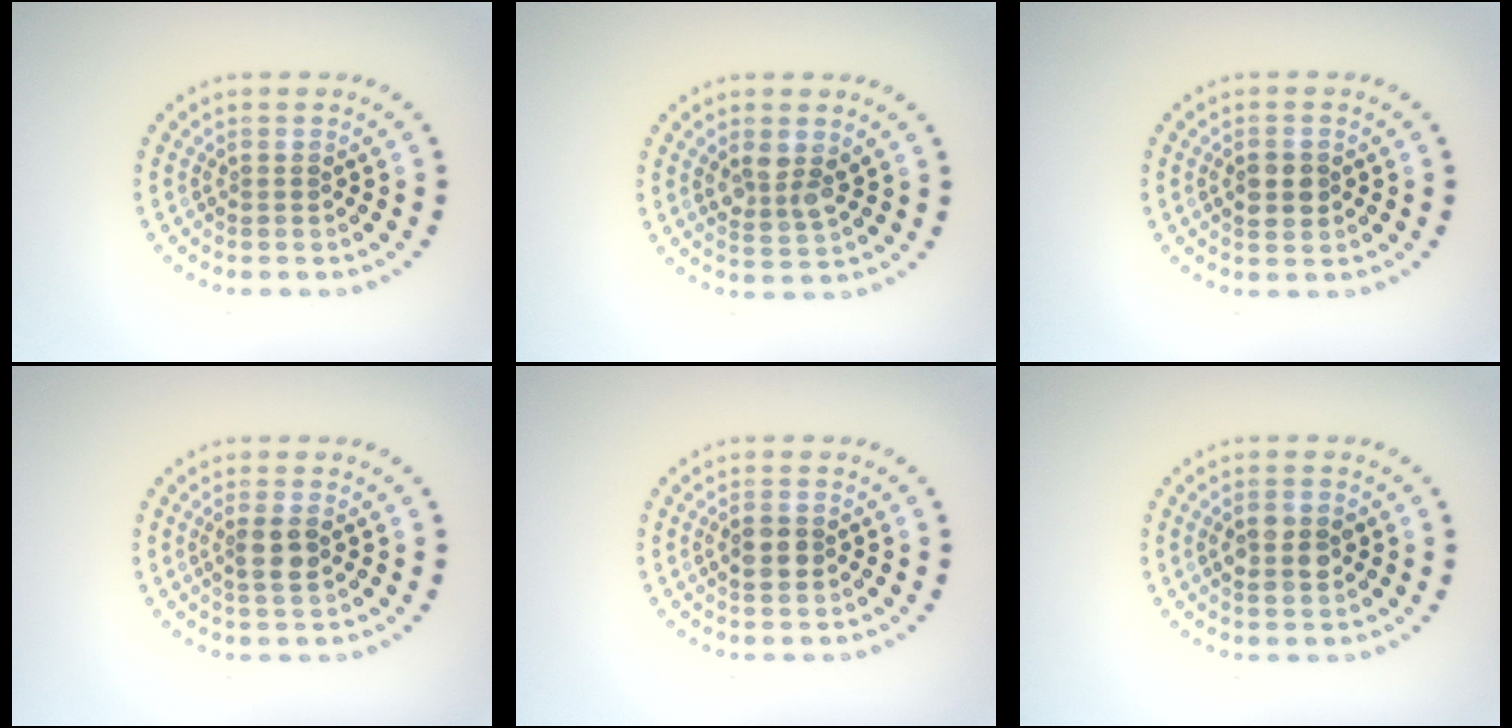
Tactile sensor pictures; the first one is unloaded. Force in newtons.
{"total": 2.8, "press": 2.6, "slide": 1.1}
{"total": 2.8, "press": 2.8, "slide": 0.2}
{"total": 2.1, "press": 1.9, "slide": 0.8}
{"total": 2.0, "press": 2.0, "slide": 0.2}
{"total": 2.7, "press": 2.7, "slide": 0.1}